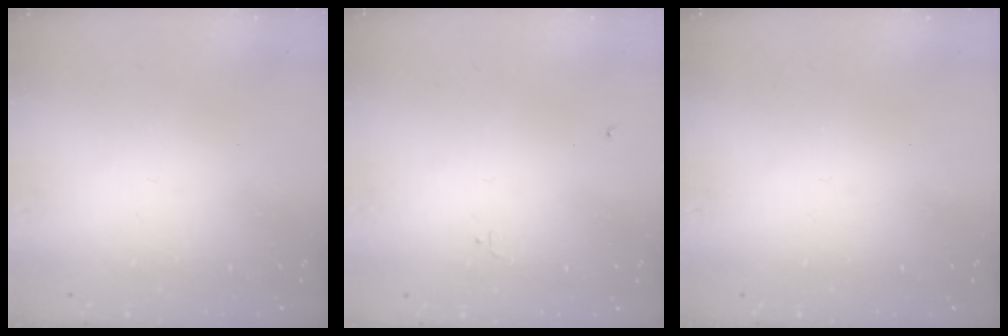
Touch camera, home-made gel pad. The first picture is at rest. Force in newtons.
{"total": 0.0}
{"total": 0.0}